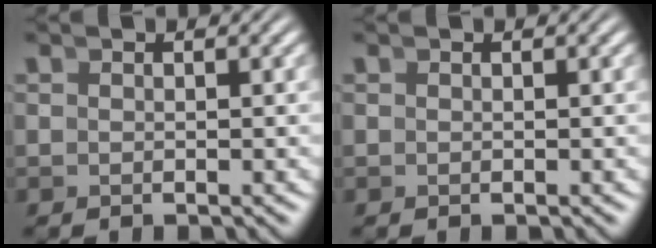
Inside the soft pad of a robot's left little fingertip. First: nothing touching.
{"total": 0.0}